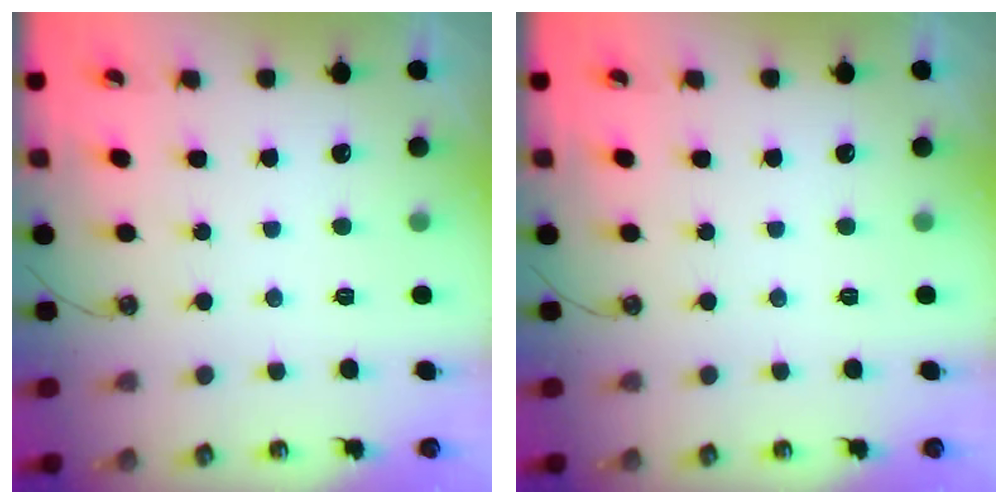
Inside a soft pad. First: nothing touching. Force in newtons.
{"total": 0.0}